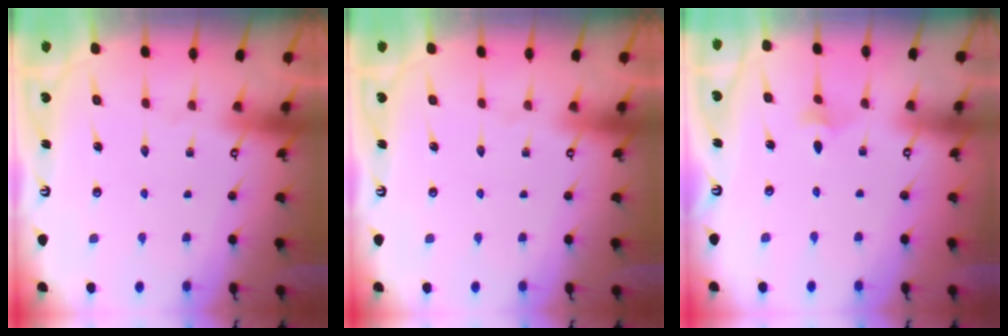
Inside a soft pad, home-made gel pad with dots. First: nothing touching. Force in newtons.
{"total": 0.0}
{"total": 2.3, "press": 2.3, "slide": 0.5}